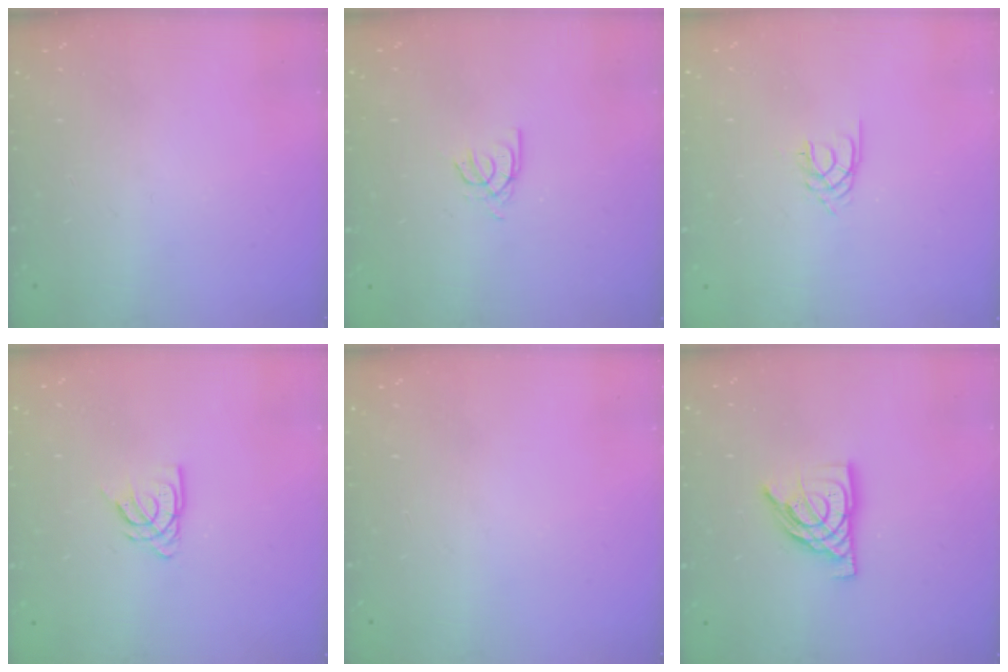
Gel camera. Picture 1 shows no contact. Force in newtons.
{"total": 2.7, "press": 2.7, "slide": 0.2}
{"total": 1.9, "press": 1.9, "slide": 0.2}
{"total": 5.3, "press": 5.3, "slide": 0.5}
{"total": 0.0}
{"total": 11.1, "press": 11.0, "slide": 1.0}